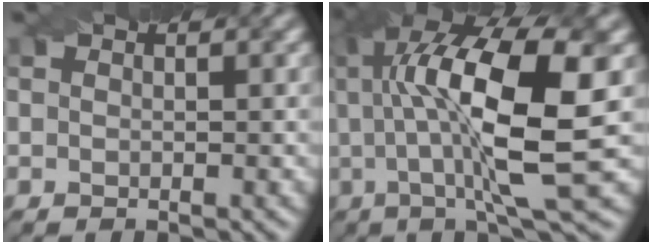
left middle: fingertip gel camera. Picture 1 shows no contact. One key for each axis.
{"total": 13.2, "fx": 1.3, "fy": 3.3, "fz": 12.7, "tx": -0.212, "ty": 0.013, "tz": 0.035}